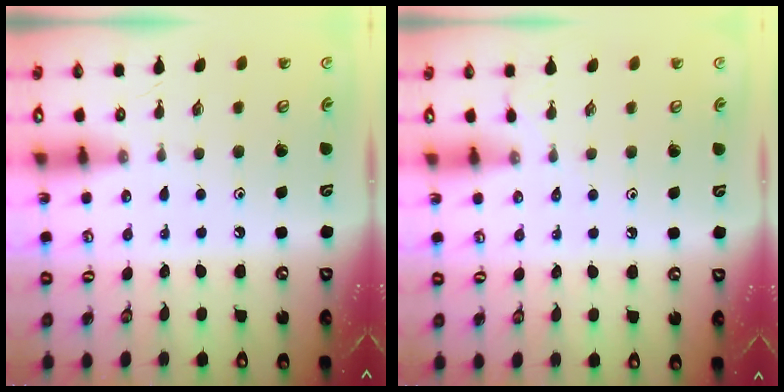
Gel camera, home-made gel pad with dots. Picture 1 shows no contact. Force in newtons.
{"total": 2.9, "press": 2.9, "slide": 0.5}